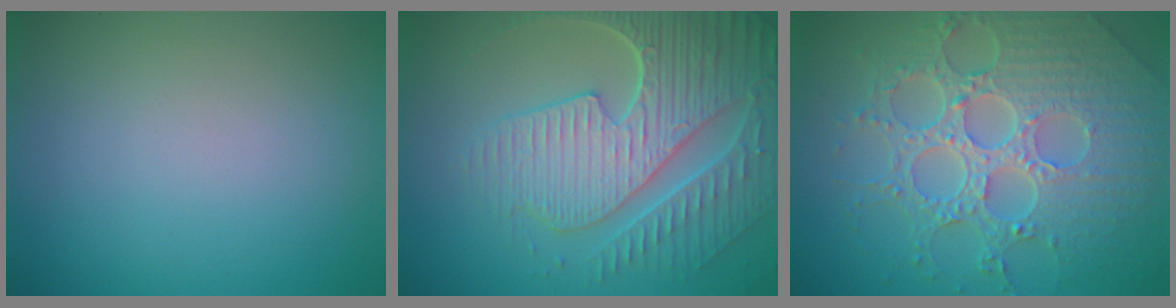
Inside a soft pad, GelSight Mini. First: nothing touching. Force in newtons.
{"total": 8.5, "press": 6.1, "slide": 5.9}
{"total": 8.3, "press": 6.0, "slide": 5.6}